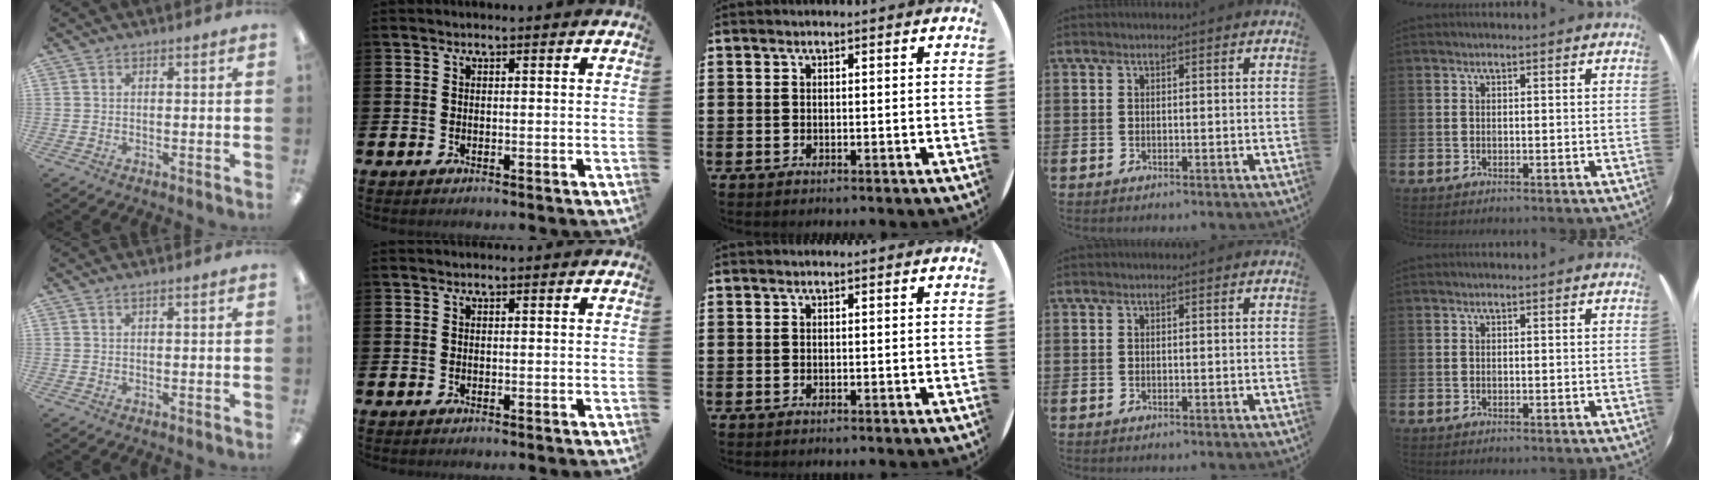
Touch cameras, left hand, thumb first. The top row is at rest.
{"thumb": {"total": 0.7, "force": [0.4, 0.0, 0.6], "torque": [-0.013, 0.000, 0.007]}}